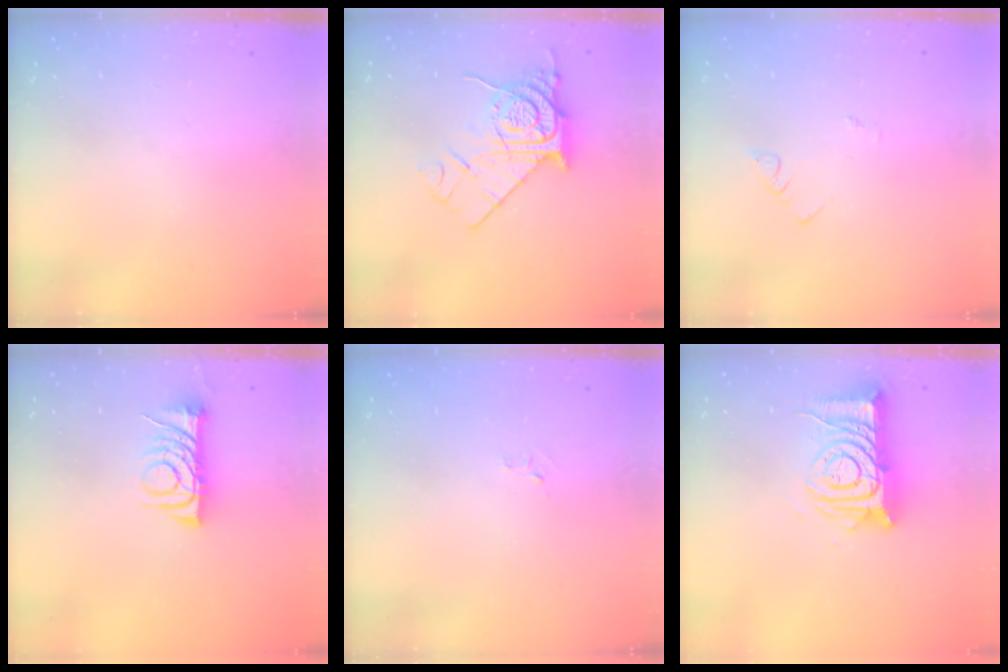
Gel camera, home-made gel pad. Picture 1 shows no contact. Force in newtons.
{"total": 12.4, "press": 12.3, "slide": 0.9}
{"total": 1.1, "press": 1.1, "slide": 0.3}
{"total": 7.6, "press": 7.5, "slide": 0.9}
{"total": 2.6, "press": 2.6, "slide": 0.4}
{"total": 14.2, "press": 14.1, "slide": 1.2}